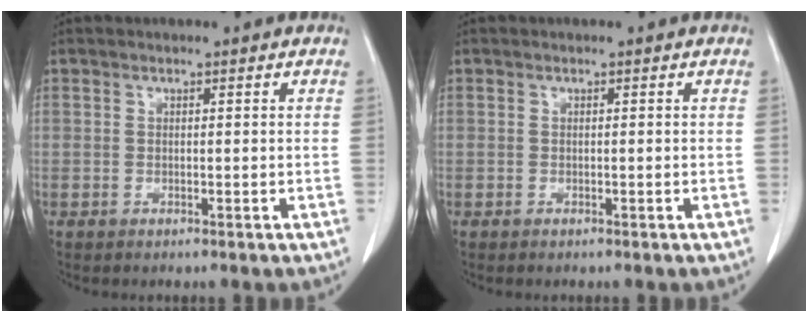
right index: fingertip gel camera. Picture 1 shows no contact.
{"total": 0.0}